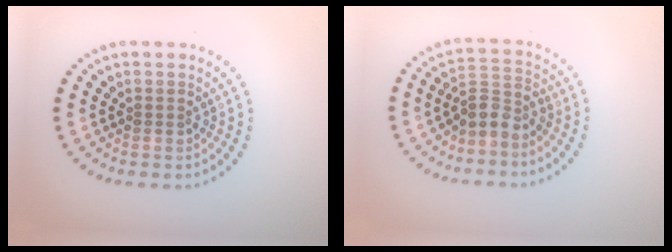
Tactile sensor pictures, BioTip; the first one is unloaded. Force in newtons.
{"total": 2.6, "press": 2.0, "slide": 1.6}